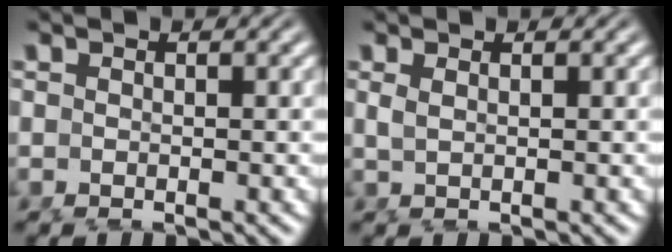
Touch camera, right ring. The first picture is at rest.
{"total": 0.9, "force": [0.3, -0.4, 0.8], "torque": [-0.018, -0.010, 0.017]}